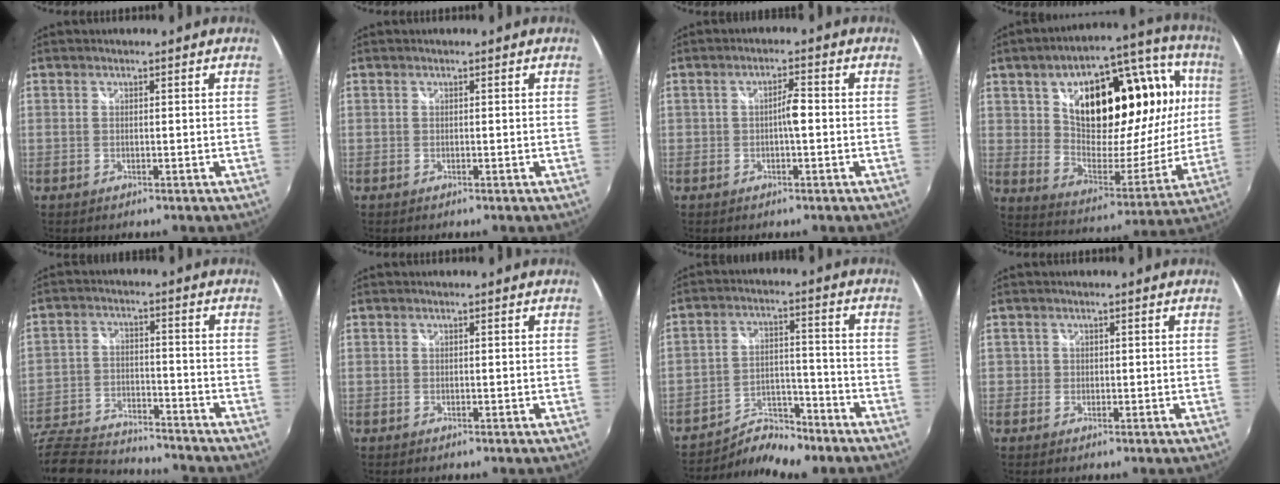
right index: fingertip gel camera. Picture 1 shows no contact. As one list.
[{"total": 0.0}, {"total": 2.0, "force": [-0.1, -1.1, 1.7], "torque": [-0.023, -0.001, 0.000]}, {"total": 28.7, "force": [9.1, 15.0, 22.7], "torque": [-0.380, 0.048, 0.167]}, {"total": 18.2, "force": [-15.9, 5.1, 7.2], "torque": [-0.179, -0.027, -0.257]}, {"total": 0.0}, {"total": 8.1, "force": [-7.8, 1.1, 1.6], "torque": [-0.031, 0.005, -0.129]}, {"total": 1.1, "force": [0.2, -0.8, -0.8], "torque": [0.018, -0.007, 0.004]}]